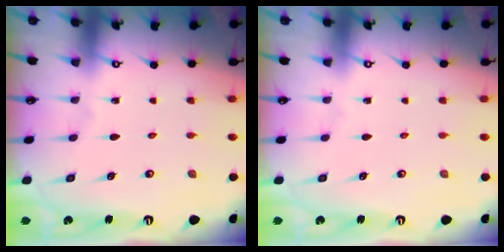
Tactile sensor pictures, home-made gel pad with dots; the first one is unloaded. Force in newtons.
{"total": 0.0}